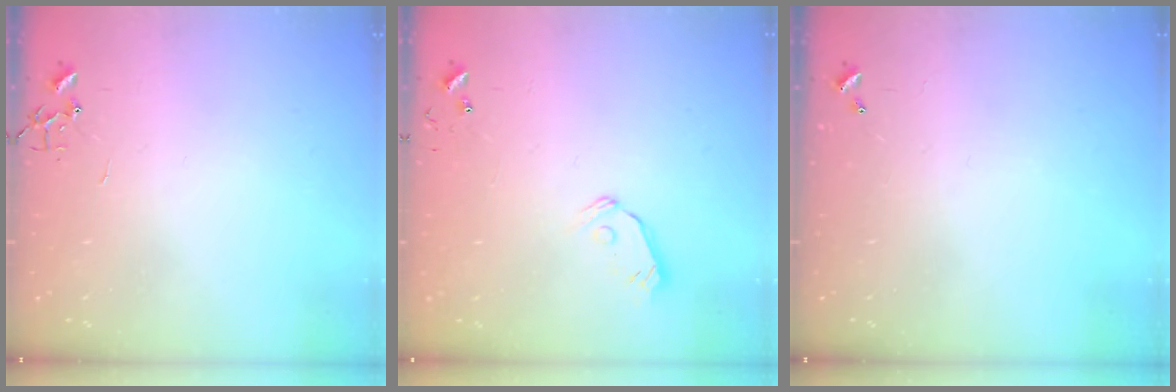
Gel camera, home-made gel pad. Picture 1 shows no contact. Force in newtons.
{"total": 5.5, "press": 5.4, "slide": 0.9}
{"total": 0.0}